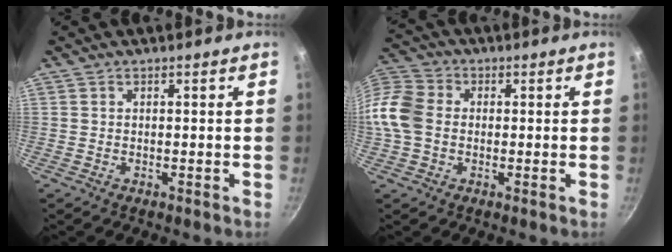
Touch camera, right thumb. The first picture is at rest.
{"total": 13.1, "force": [-0.5, 10.3, 8.1], "torque": [-0.168, 0.026, -0.028]}